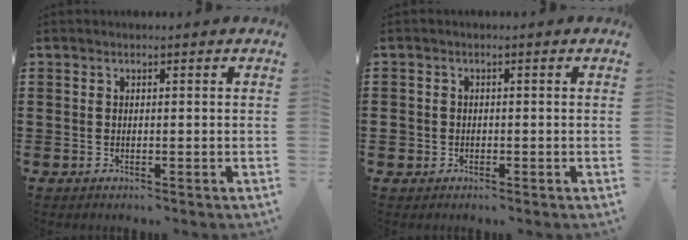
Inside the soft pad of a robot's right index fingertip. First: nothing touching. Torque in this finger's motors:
{"motor_torque": [-0.21, 1.69, 0.54, 0.06]}